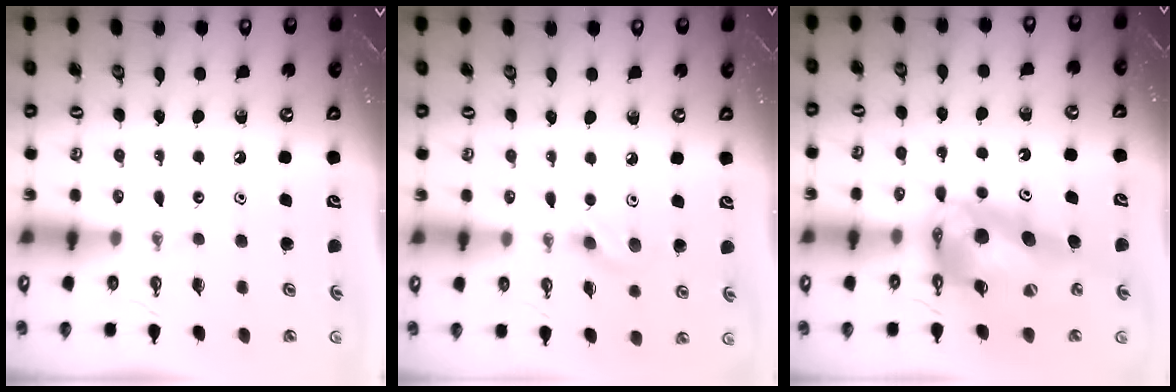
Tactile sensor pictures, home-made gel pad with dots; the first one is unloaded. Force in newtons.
{"total": 6.4, "press": 6.0, "slide": 2.2}
{"total": 18.5, "press": 18.3, "slide": 2.4}